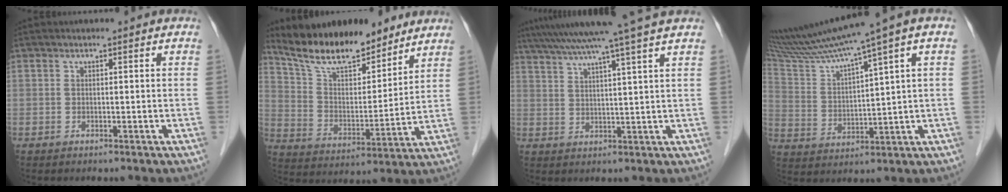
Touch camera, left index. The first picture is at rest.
{"total": 15.0, "force": [12.8, 4.3, 6.6], "torque": [-0.106, -0.002, 0.228]}
{"total": 14.6, "force": [12.1, -2.2, 7.9], "torque": [-0.135, 0.004, 0.173]}
{"total": 14.9, "force": [11.1, -1.5, 9.7], "torque": [-0.176, 0.019, 0.200]}